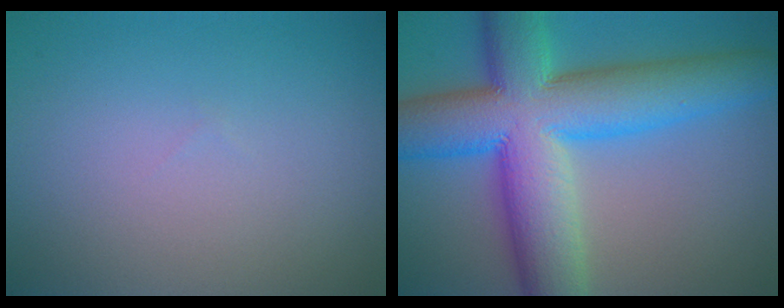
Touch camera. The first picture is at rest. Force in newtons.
{"total": 14.0, "press": 14.0, "slide": 0.1}